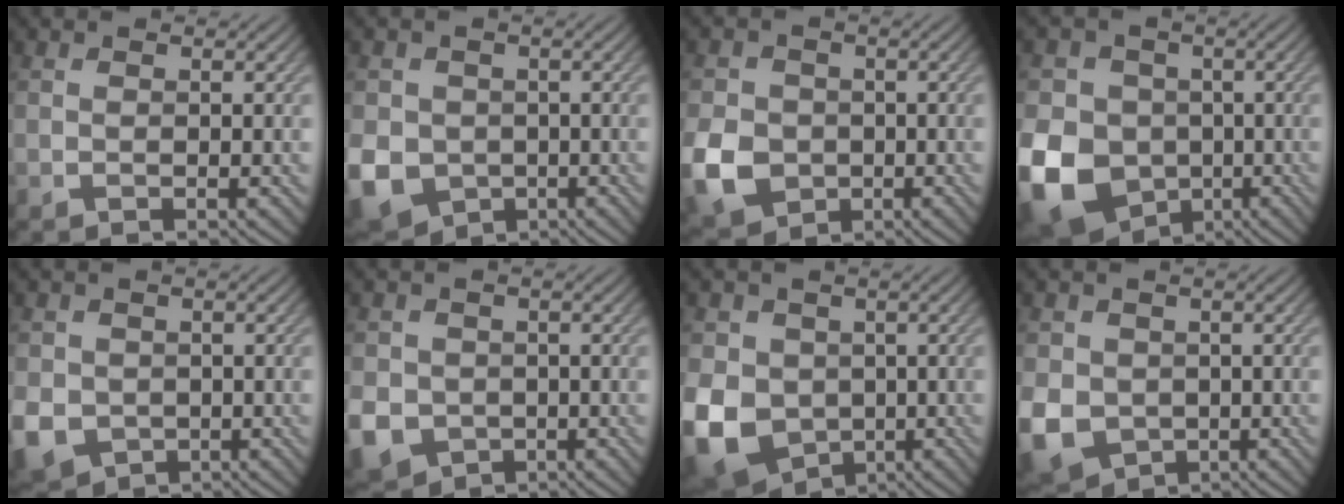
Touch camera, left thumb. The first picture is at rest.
{"total": 9.4, "force": [-2.2, 8.0, 4.4], "torque": [-0.123, -0.039, -0.048]}
{"total": 7.9, "force": [-2.2, 6.6, 3.8], "torque": [-0.109, -0.018, -0.053]}
{"total": 16.7, "force": [-4.9, 14.1, 7.6], "torque": [-0.212, -0.038, -0.110]}
{"total": 6.3, "force": [-1.5, 5.4, 2.9], "torque": [-0.092, -0.030, -0.025]}
{"total": 7.3, "force": [-2.1, 6.3, 3.1], "torque": [-0.092, -0.029, -0.044]}
{"total": 12.2, "force": [-2.2, 10.1, 6.4], "torque": [-0.175, -0.038, -0.051]}
{"total": 8.6, "force": [-1.5, 7.1, 4.6], "torque": [-0.129, -0.030, -0.023]}